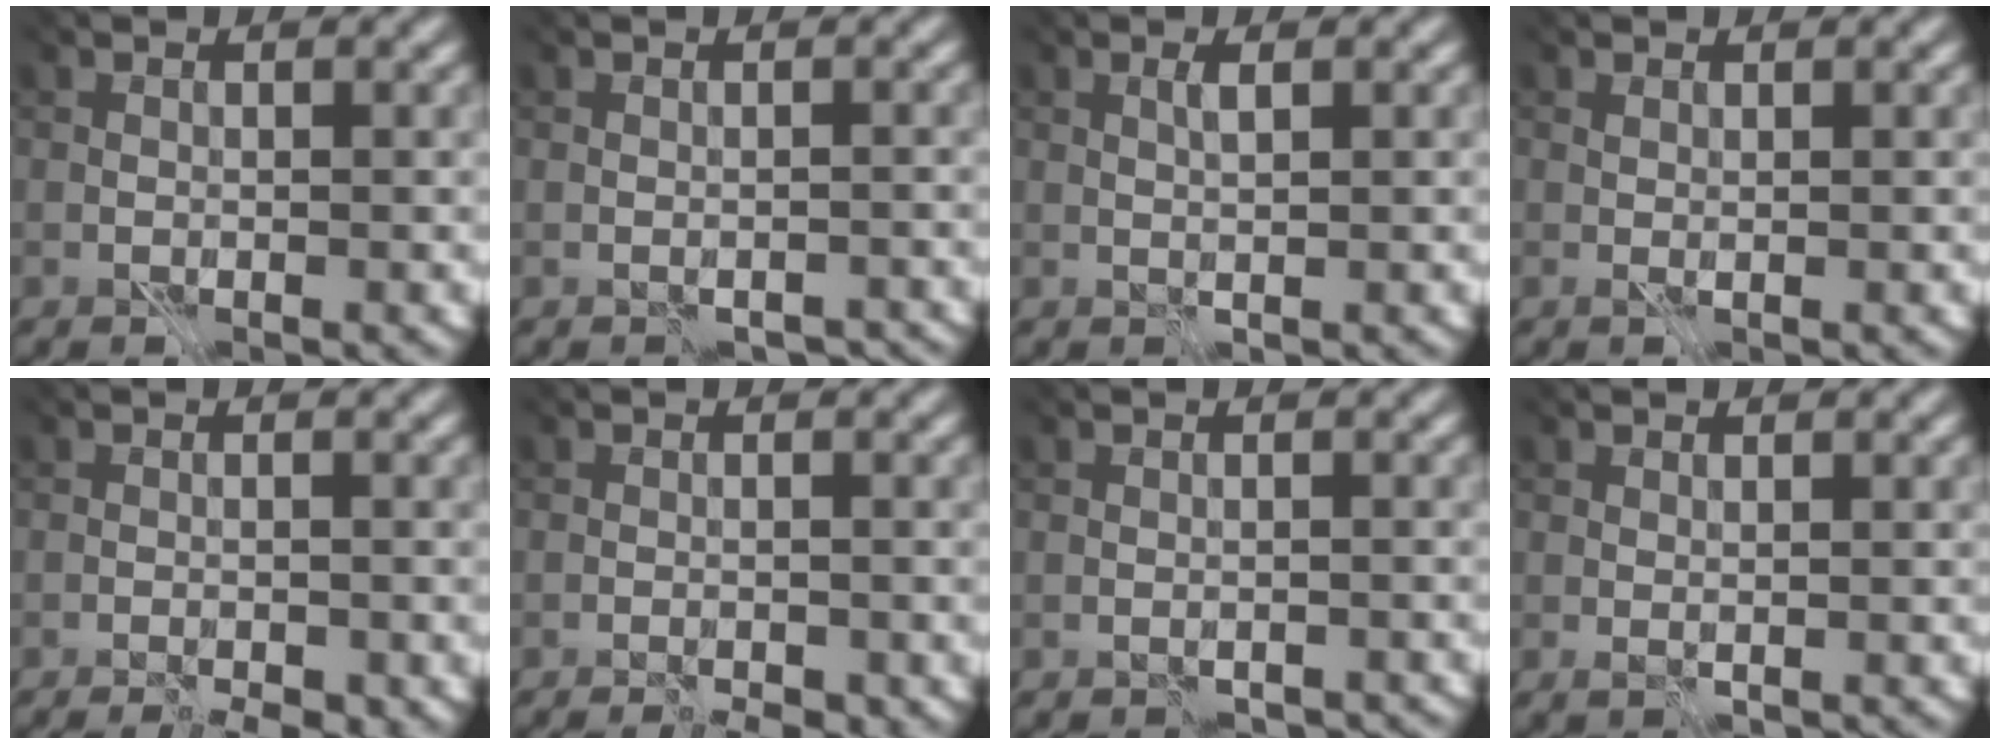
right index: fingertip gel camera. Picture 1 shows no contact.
{"total": 0.8, "force": [-0.7, 0.1, -0.5], "torque": [0.022, 0.002, -0.008]}
{"total": 0.9, "force": [-0.2, -0.6, 0.6], "torque": [-0.006, 0.007, 0.009]}
{"total": 0.9, "force": [0.9, 0.0, 0.3], "torque": [-0.009, 0.001, 0.016]}
{"total": 2.7, "force": [-2.1, 0.7, 1.5], "torque": [-0.006, 0.005, -0.018]}
{"total": 2.2, "force": [-1.8, 0.4, 1.1], "torque": [-0.003, 0.003, -0.017]}
{"total": 0.9, "force": [-0.6, -0.1, -0.6], "torque": [0.021, 0.003, -0.009]}
{"total": 0.9, "force": [0.8, 0.0, 0.3], "torque": [-0.009, 0.002, 0.017]}